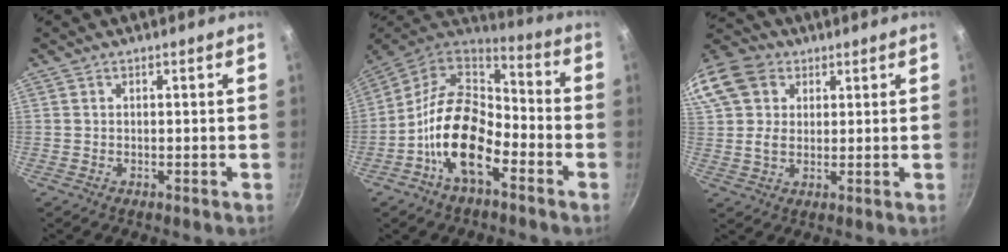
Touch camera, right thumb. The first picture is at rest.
{"total": 17.8, "force": [-6.7, 9.8, 13.2], "torque": [-0.214, 0.055, -0.140]}
{"total": 17.7, "force": [6.4, 13.7, 9.1], "torque": [-0.212, 0.032, 0.111]}